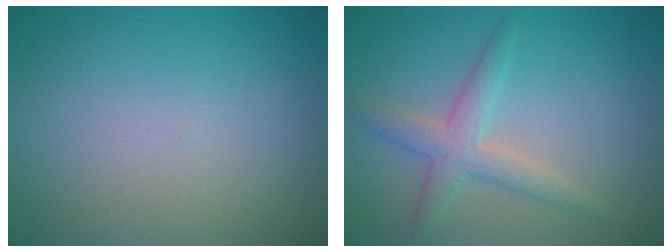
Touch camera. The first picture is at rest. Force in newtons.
{"total": 3.1, "press": 3.1, "slide": 0.2}